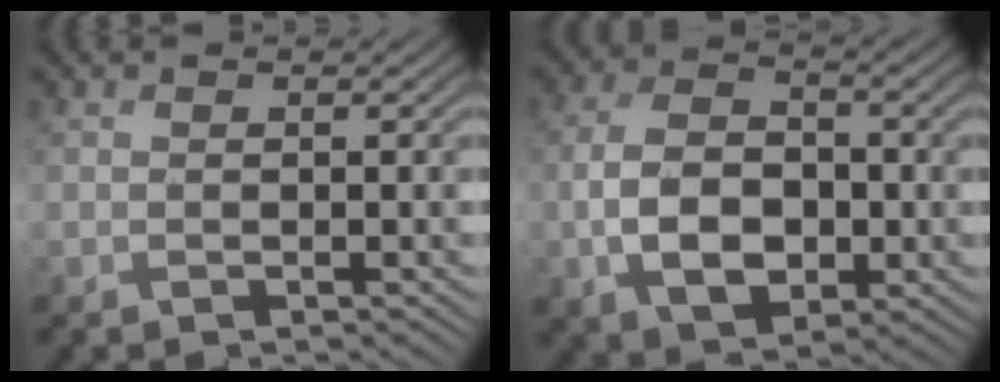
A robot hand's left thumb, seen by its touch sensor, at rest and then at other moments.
{"total": 8.4, "force": [-2.2, 5.6, 5.8], "torque": [-0.123, -0.008, -0.047]}